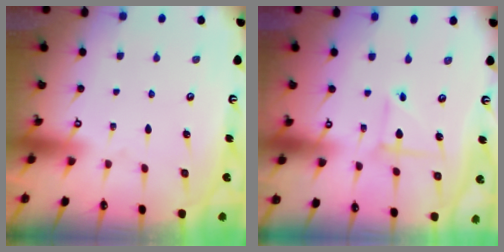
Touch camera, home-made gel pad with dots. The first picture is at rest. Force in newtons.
{"total": 3.4, "press": 3.4, "slide": 0.3}